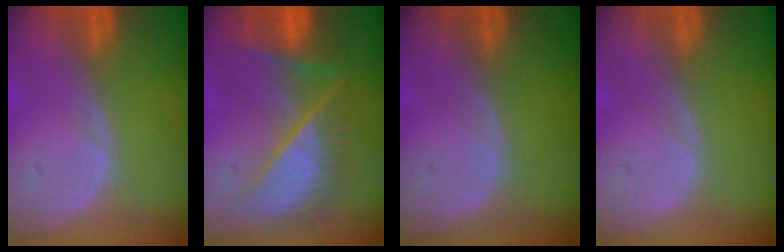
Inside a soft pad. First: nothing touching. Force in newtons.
{"total": 9.0, "press": 9.0, "slide": 0.9}
{"total": 0.0}
{"total": 0.0}